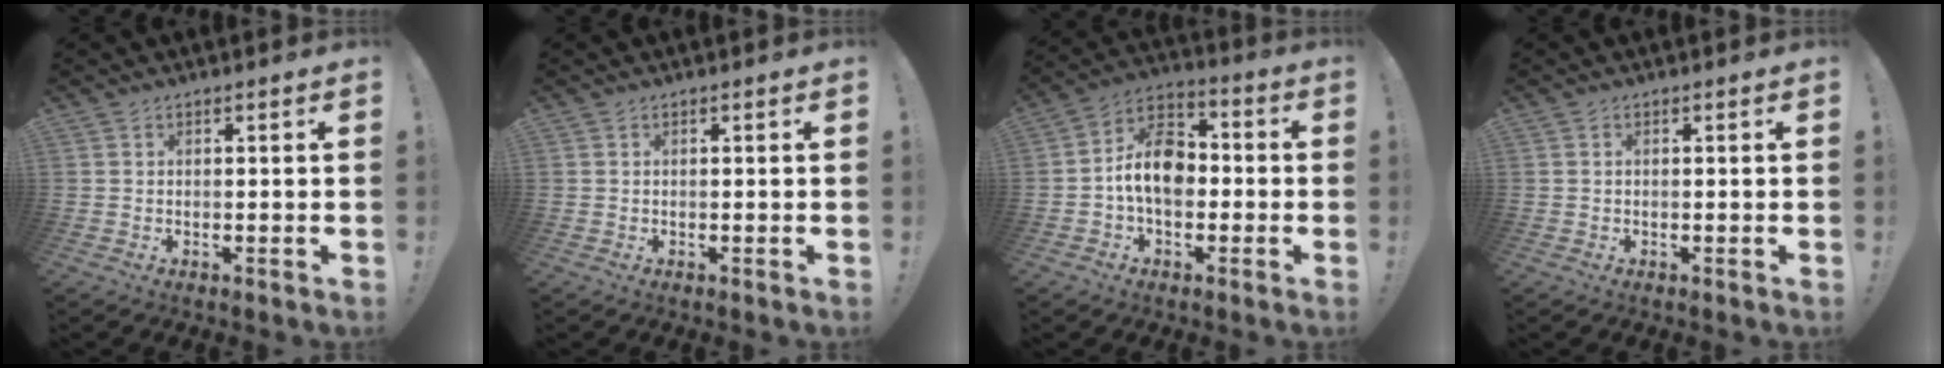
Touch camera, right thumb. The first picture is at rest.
{"total": 0.0}
{"total": 12.8, "force": [-1.3, 8.7, 9.2], "torque": [-0.162, 0.019, -0.024]}
{"total": 0.0}